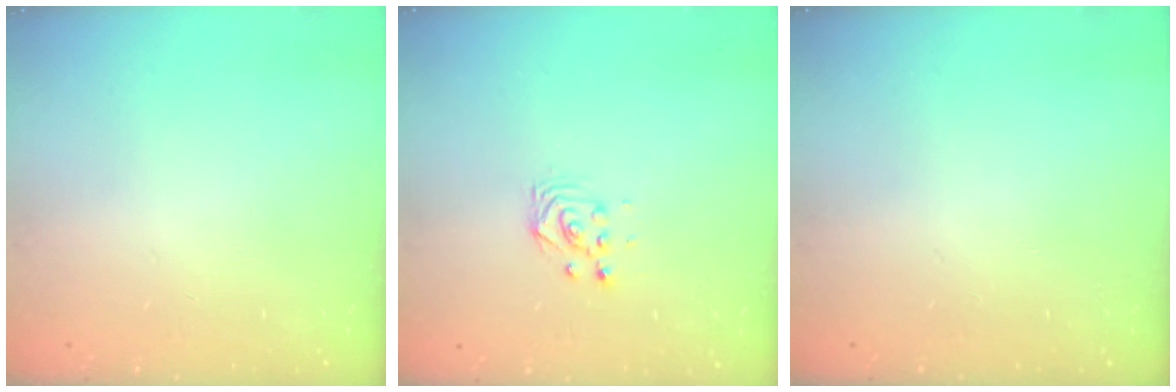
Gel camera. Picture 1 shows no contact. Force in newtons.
{"total": 2.9, "press": 2.9, "slide": 0.4}
{"total": 0.0}